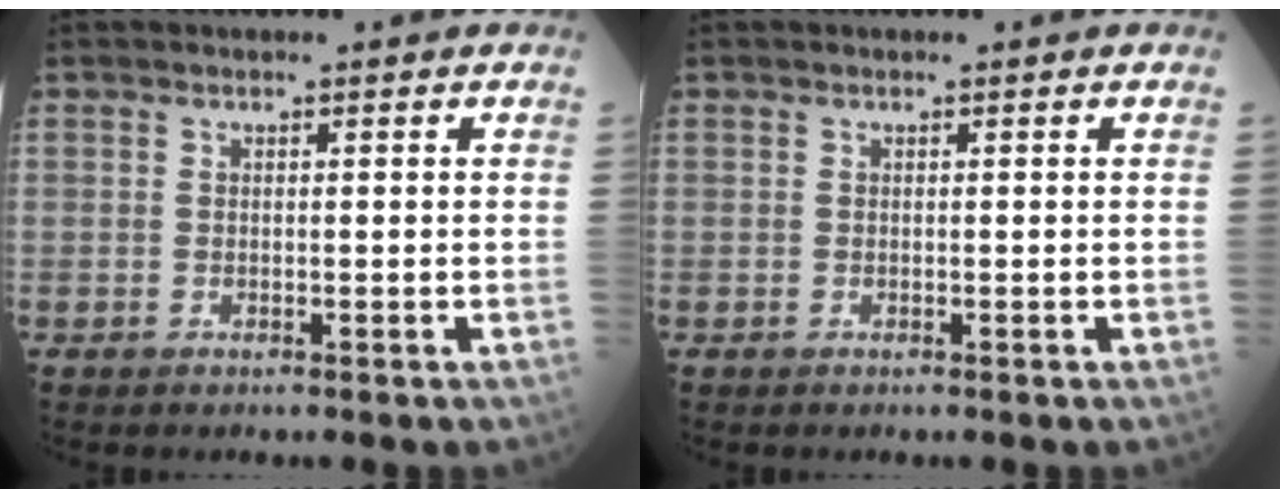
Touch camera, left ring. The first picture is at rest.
{"total": 0.0}